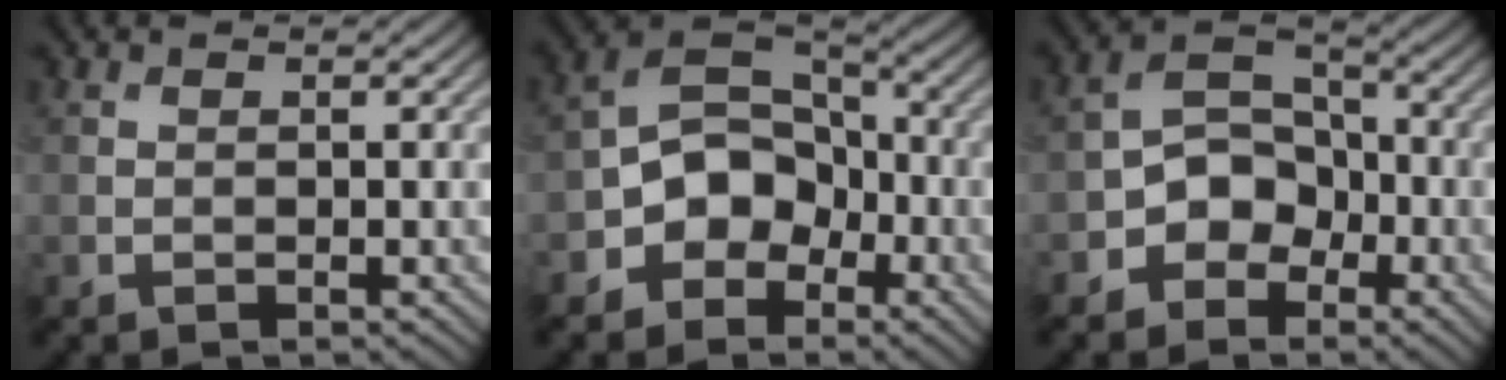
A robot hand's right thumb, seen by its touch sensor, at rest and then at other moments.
{"total": 7.7, "force": [-3.4, 5.8, 3.8], "torque": [-0.065, 0.009, -0.081]}
{"total": 6.2, "force": [-3.1, 4.7, 2.7], "torque": [-0.036, 0.006, -0.078]}